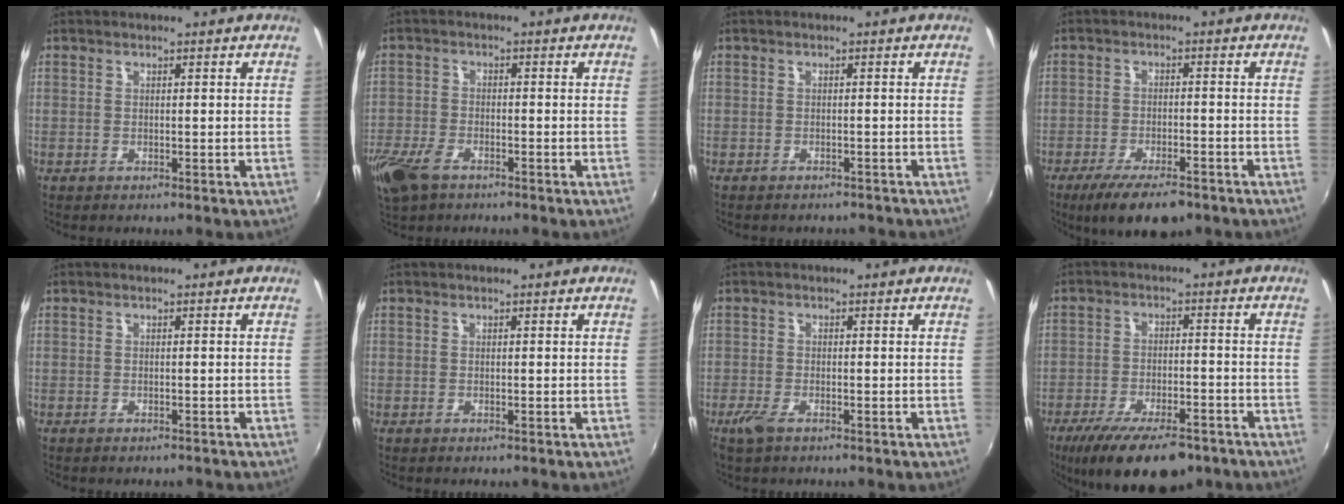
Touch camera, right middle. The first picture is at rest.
{"total": 8.2, "force": [-5.3, 4.1, 4.7], "torque": [-0.128, -0.019, -0.103]}
{"total": 4.0, "force": [-3.6, 1.2, 1.2], "torque": [-0.024, -0.010, -0.045]}
{"total": 10.2, "force": [-7.4, 3.1, 6.3], "torque": [-0.137, -0.022, -0.119]}
{"total": 1.2, "force": [-1.1, 0.3, 0.4], "torque": [-0.011, -0.004, -0.013]}
{"total": 0.0}
{"total": 2.7, "force": [-1.8, 0.8, 1.9], "torque": [-0.046, -0.007, -0.035]}
{"total": 15.9, "force": [-11.2, 5.7, 9.7], "torque": [-0.193, -0.034, -0.171]}